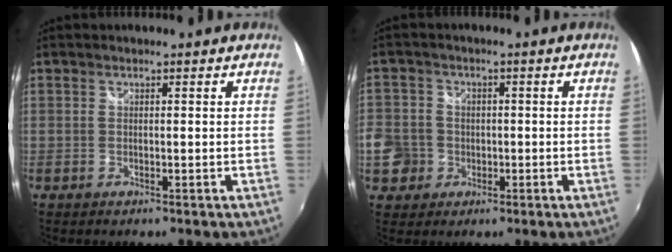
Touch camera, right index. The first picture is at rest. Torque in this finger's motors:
{"motor_torque": [0.42, 0.18, 0.14, 0.01]}